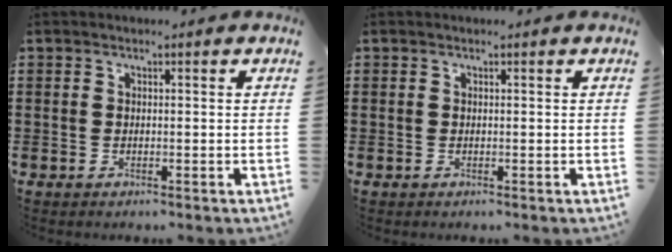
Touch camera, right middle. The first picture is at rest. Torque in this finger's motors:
{"motor_torque": [0.00, 0.00, 0.00, 0.00]}